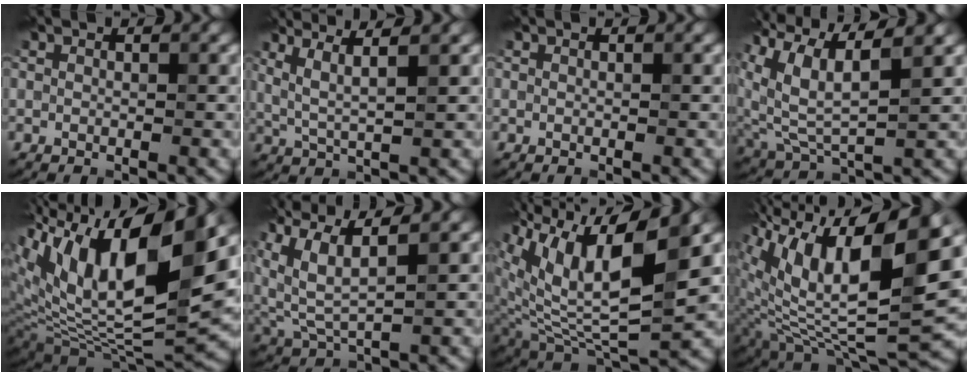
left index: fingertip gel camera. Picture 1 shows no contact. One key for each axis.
{"total": 3.6, "fx": 1.7, "fy": 0.5, "fz": 3.2, "tx": -0.062, "ty": 0.000, "tz": 0.039}
{"total": 0.0}
{"total": 11.0, "fx": 5.7, "fy": 5.0, "fz": 8.1, "tx": -0.183, "ty": 0.037, "tz": 0.108}
{"total": 16.7, "fx": 6.6, "fy": 7.0, "fz": 13.7, "tx": -0.261, "ty": 0.027, "tz": 0.110}
{"total": 8.9, "fx": 4.5, "fy": 4.0, "fz": 6.6, "tx": -0.169, "ty": 0.030, "tz": 0.097}
{"total": 12.7, "fx": 5.7, "fy": 4.9, "fz": 10.2, "tx": -0.198, "ty": 0.000, "tz": 0.116}
{"total": 15.7, "fx": 4.3, "fy": 6.7, "fz": 13.5, "tx": -0.254, "ty": 0.000, "tz": 0.078}